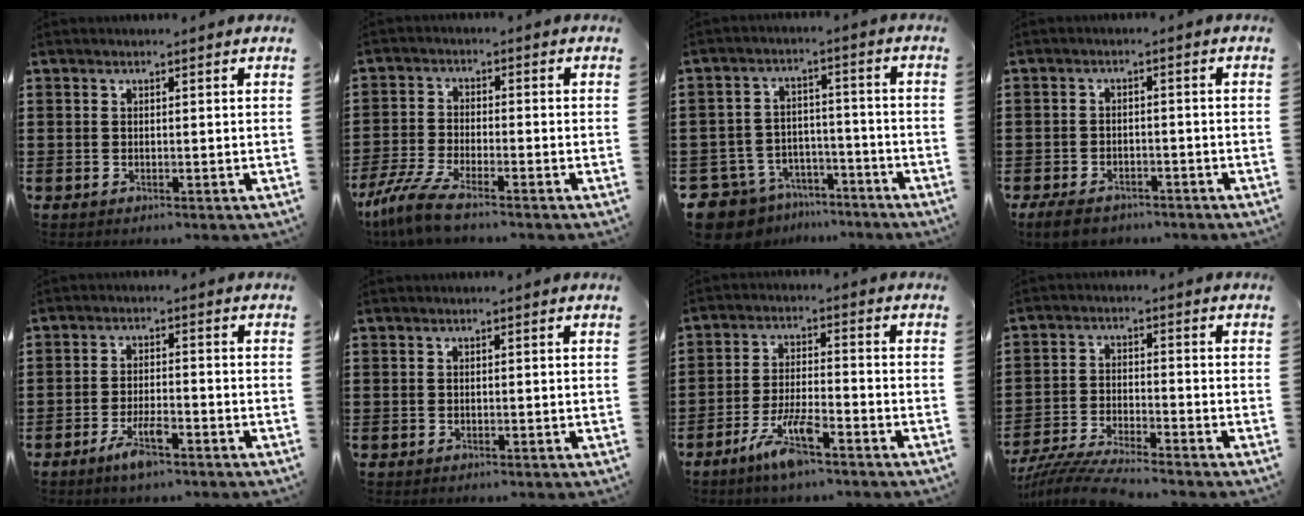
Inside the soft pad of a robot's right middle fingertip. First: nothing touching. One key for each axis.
{"total": 5.9, "fx": -4.9, "fy": 0.7, "fz": 3.3, "tx": -0.089, "ty": -0.015, "tz": -0.099}
{"total": 8.4, "fx": -7.9, "fy": 2.8, "fz": 1.1, "tx": -0.045, "ty": 0.015, "tz": -0.157}
{"total": 3.6, "fx": -3.2, "fy": 1.1, "fz": 1.1, "tx": -0.026, "ty": 0.005, "tz": -0.067}
{"total": 5.2, "fx": -3.1, "fy": 1.3, "fz": 4.0, "tx": -0.082, "ty": 0.000, "tz": -0.060}
{"total": 0.0}
{"total": 7.3, "fx": -4.7, "fy": 1.6, "fz": 5.4, "tx": -0.112, "ty": -0.003, "tz": -0.086}
{"total": 6.5, "fx": -6.2, "fy": -0.2, "fz": 2.0, "tx": -0.055, "ty": -0.014, "tz": -0.126}